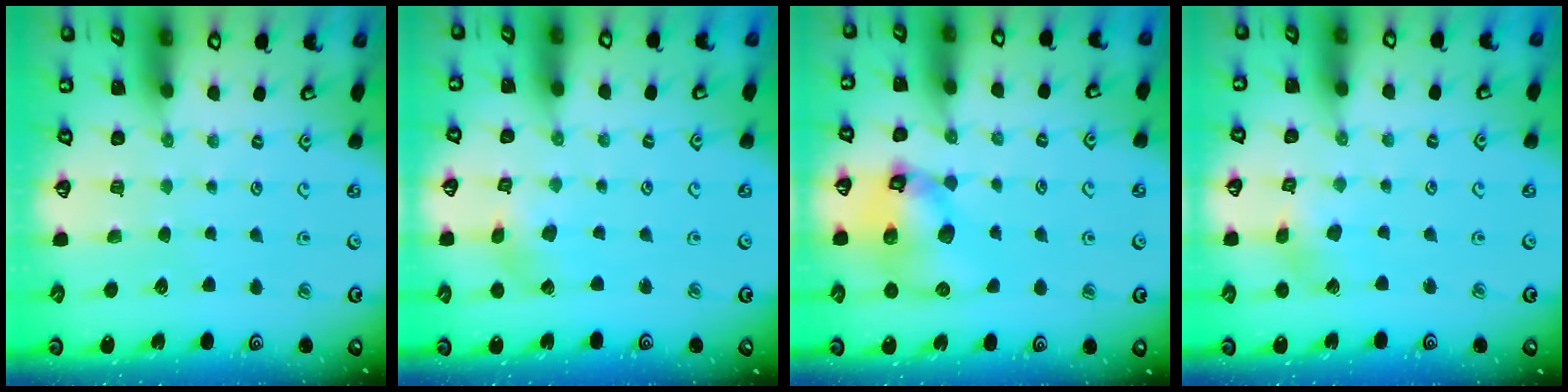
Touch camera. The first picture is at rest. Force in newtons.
{"total": 2.4, "press": 2.3, "slide": 0.5}
{"total": 13.1, "press": 13.0, "slide": 1.7}
{"total": 3.4, "press": 3.4, "slide": 0.5}